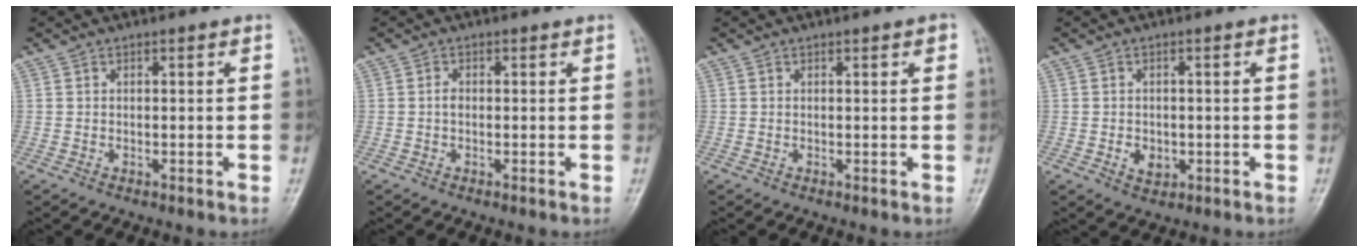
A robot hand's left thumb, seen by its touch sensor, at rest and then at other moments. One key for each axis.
{"total": 1.1, "fx": -0.1, "fy": 0.7, "fz": 0.8, "tx": -0.009, "ty": 0.003, "tz": -0.005}
{"total": 1.3, "fx": 0.5, "fy": 0.3, "fz": 1.2, "tx": -0.016, "ty": 0.002, "tz": 0.005}
{"total": 3.6, "fx": -1.0, "fy": 2.6, "fz": 2.3, "tx": -0.028, "ty": 0.008, "tz": -0.009}